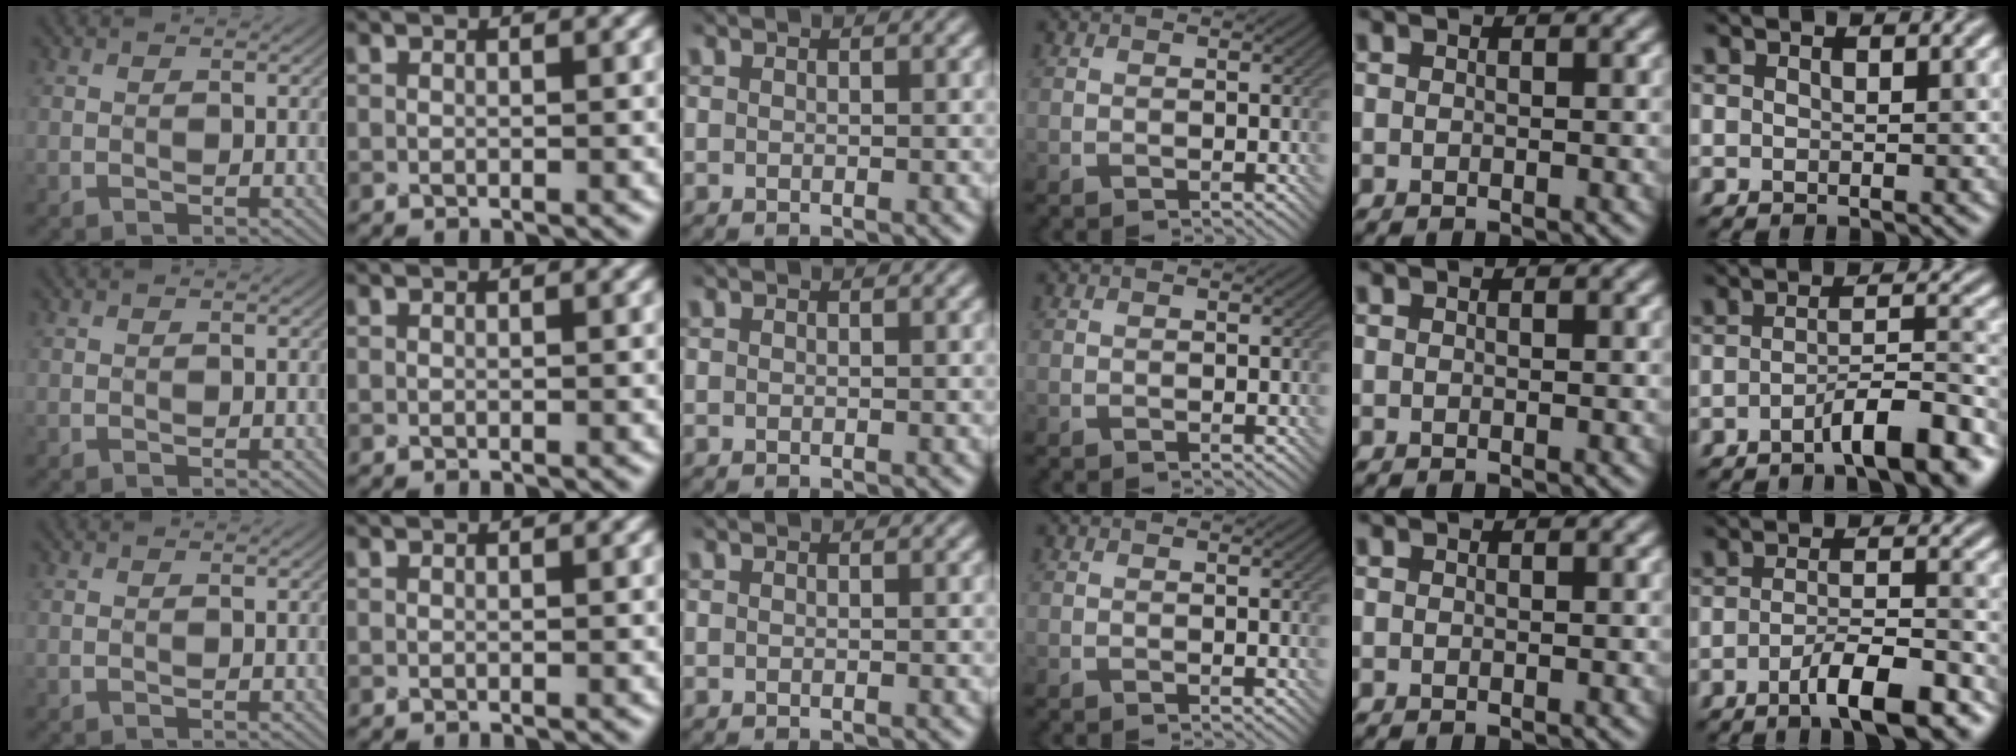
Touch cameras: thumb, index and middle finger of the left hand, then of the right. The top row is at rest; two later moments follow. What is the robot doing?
{"motion": "screw", "object": "bottle cap"}